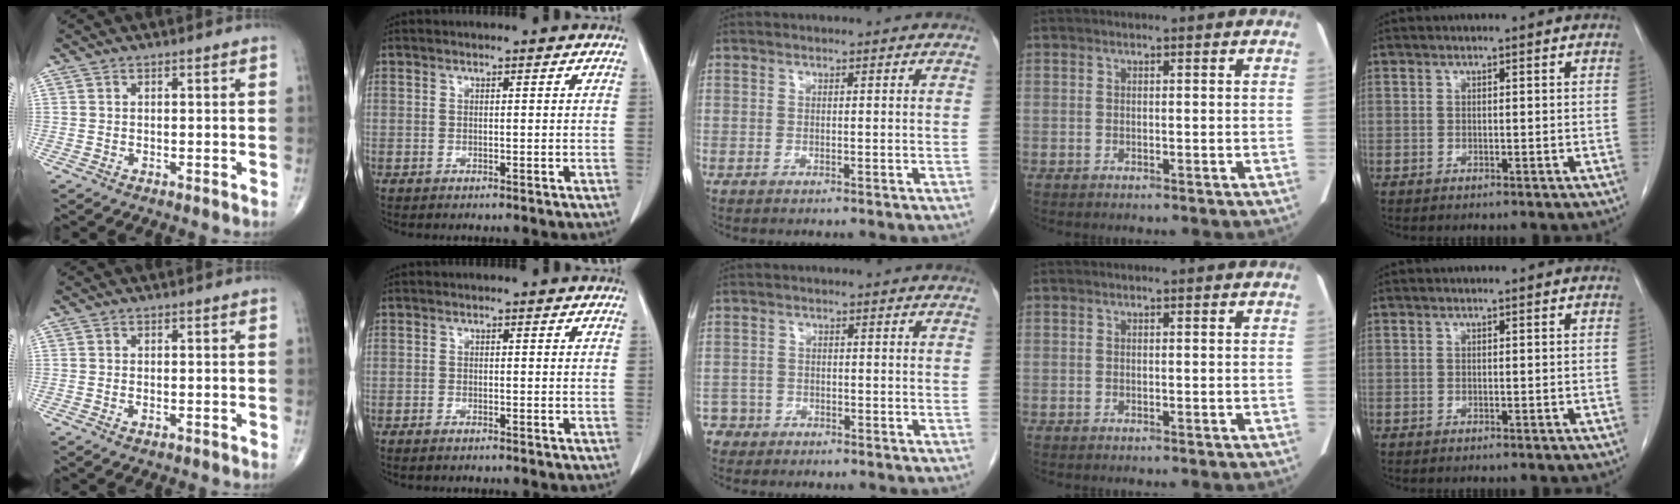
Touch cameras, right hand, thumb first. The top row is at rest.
{"thumb": {"total": 1.0, "force": [-0.4, 0.5, 0.8], "torque": [-0.015, 0.000, -0.006]}, "index": {"total": 1.4, "force": [-0.8, 0.7, 0.9], "torque": [-0.019, 0.000, -0.012]}, "middle": {"total": 2.2, "force": [-1.6, 1.4, -0.6], "torque": [0.011, 0.009, -0.031]}}